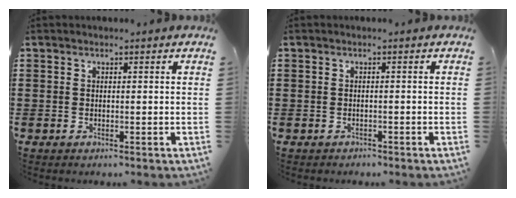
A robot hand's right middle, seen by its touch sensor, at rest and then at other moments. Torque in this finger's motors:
{"motor_torque": [0.87, 0.35, -0.04, 0.00]}